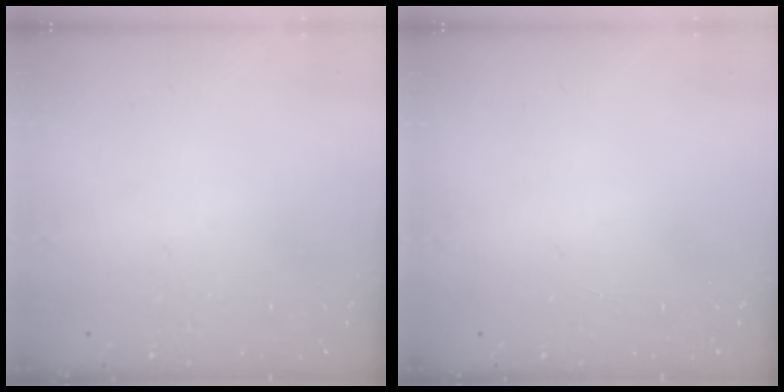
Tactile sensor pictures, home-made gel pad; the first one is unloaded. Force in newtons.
{"total": 0.0}